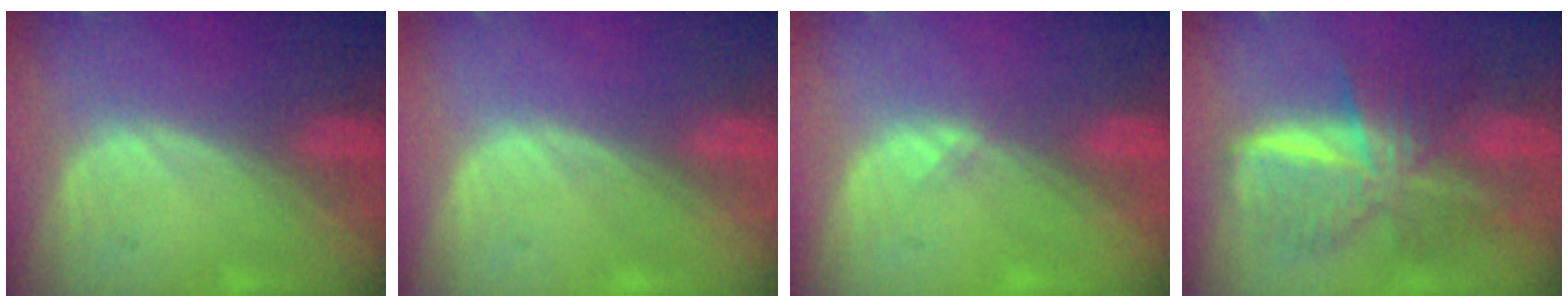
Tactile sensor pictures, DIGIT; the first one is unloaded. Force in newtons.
{"total": 0.0}
{"total": 0.8, "press": 0.5, "slide": 0.6}
{"total": 9.5, "press": 9.5, "slide": 0.7}